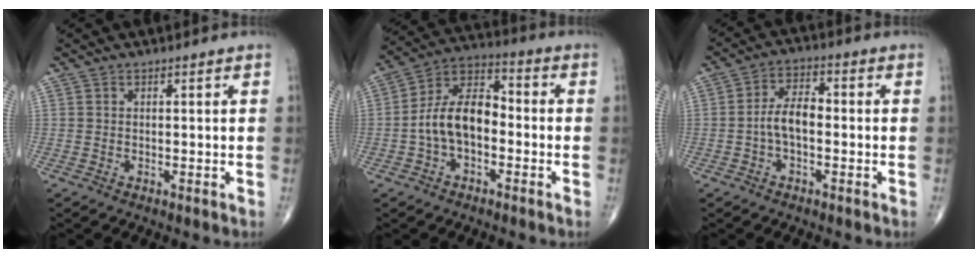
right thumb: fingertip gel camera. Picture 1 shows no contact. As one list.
[{"total": 11.5, "force": [-2.1, 6.8, 9.0], "torque": [-0.153, 0.044, -0.051]}, {"total": 6.0, "force": [-1.1, 3.1, 5.0], "torque": [-0.087, 0.025, -0.027]}]